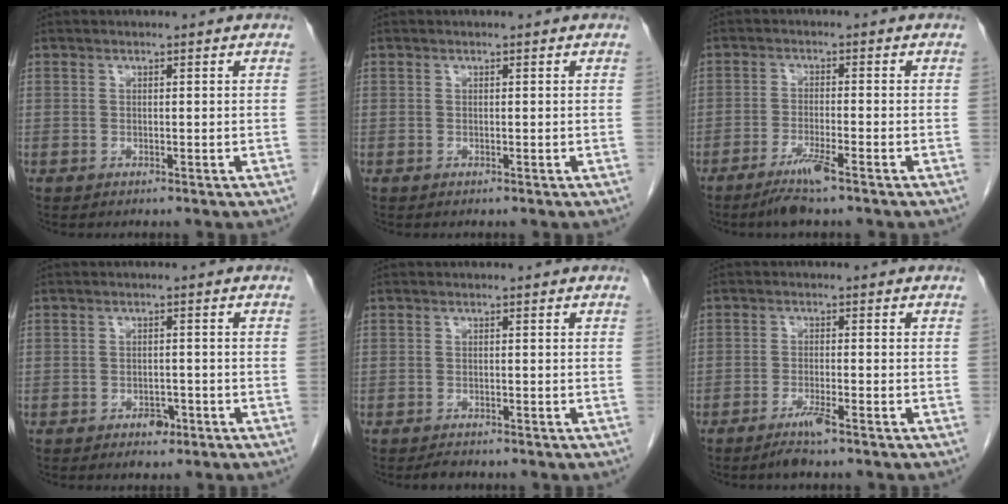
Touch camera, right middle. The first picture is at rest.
{"total": 0.0}
{"total": 4.6, "force": [-3.2, -0.1, 3.3], "torque": [-0.067, -0.010, -0.061]}
{"total": 2.6, "force": [-1.6, 1.4, 1.5], "torque": [-0.019, 0.003, -0.017]}
{"total": 1.4, "force": [-1.2, 0.4, 0.4], "torque": [-0.014, -0.003, -0.016]}
{"total": 3.1, "force": [-2.2, -0.1, 2.2], "torque": [-0.046, -0.006, -0.043]}